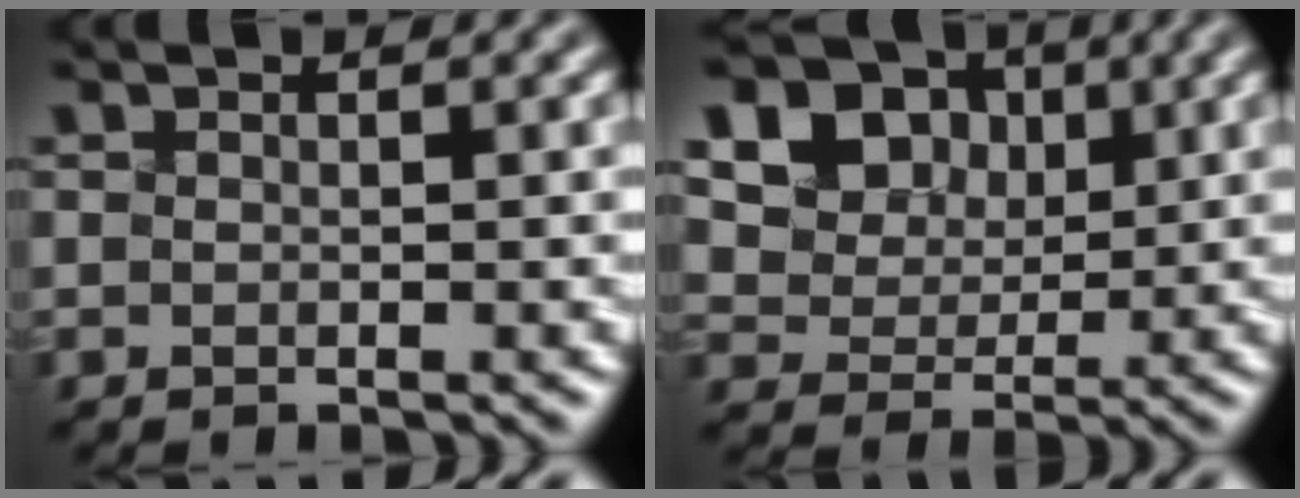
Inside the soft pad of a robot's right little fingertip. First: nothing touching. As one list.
[{"total": 15.3, "force": [6.7, 12.0, 6.7], "torque": [-0.178, 0.031, 0.124]}]